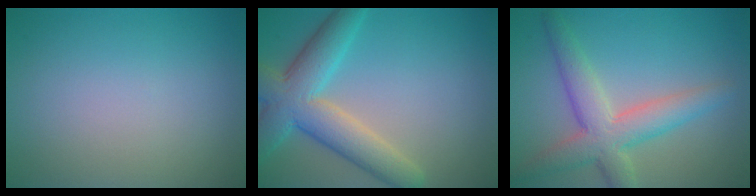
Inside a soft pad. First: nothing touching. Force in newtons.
{"total": 7.1, "press": 7.1, "slide": 0.4}
{"total": 5.6, "press": 5.6, "slide": 0.3}